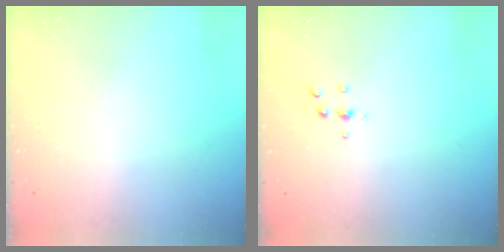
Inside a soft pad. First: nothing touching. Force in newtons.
{"total": 3.9, "press": 3.9, "slide": 0.6}